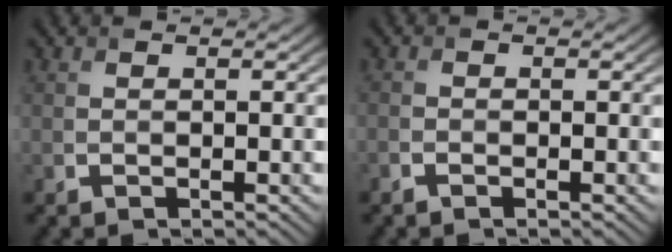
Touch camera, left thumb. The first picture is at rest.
{"total": 0.9, "force": [-0.7, 0.5, 0.3], "torque": [-0.006, -0.002, -0.014]}